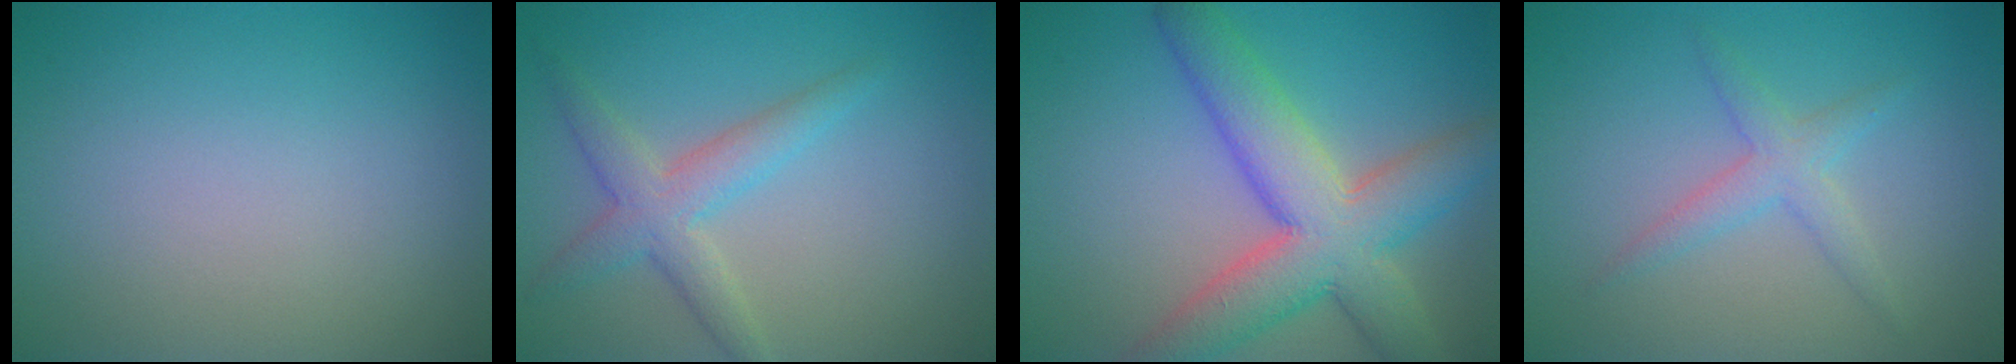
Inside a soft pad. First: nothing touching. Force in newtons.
{"total": 3.5, "press": 3.5, "slide": 0.1}
{"total": 8.8, "press": 8.8, "slide": 0.8}
{"total": 2.3, "press": 2.3, "slide": 0.1}